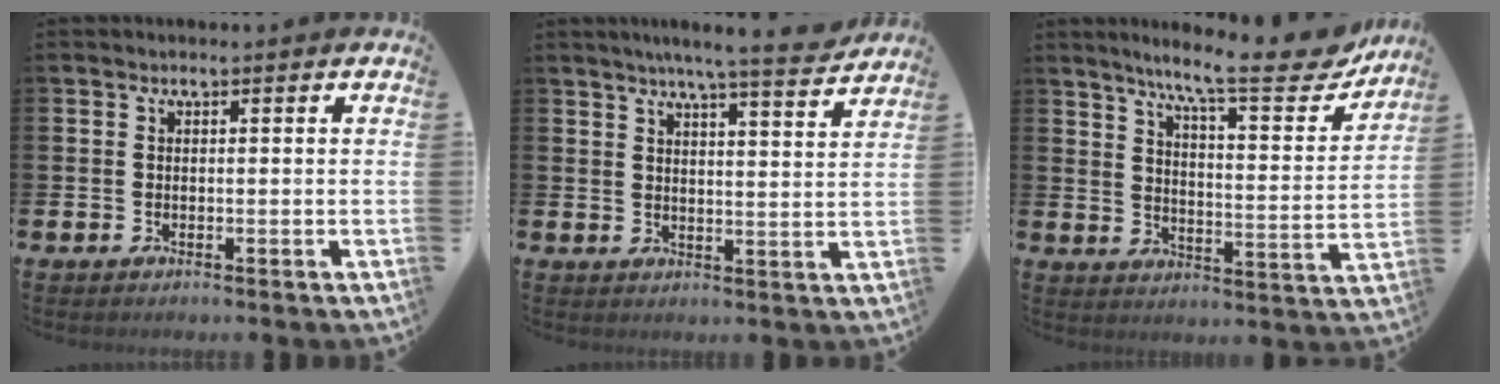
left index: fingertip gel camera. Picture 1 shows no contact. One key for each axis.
{"total": 6.5, "fx": 6.1, "fy": -0.6, "fz": 2.4, "tx": -0.052, "ty": -0.032, "tz": 0.104}
{"total": 11.8, "fx": 9.6, "fy": 1.5, "fz": 6.7, "tx": -0.124, "ty": -0.058, "tz": 0.154}